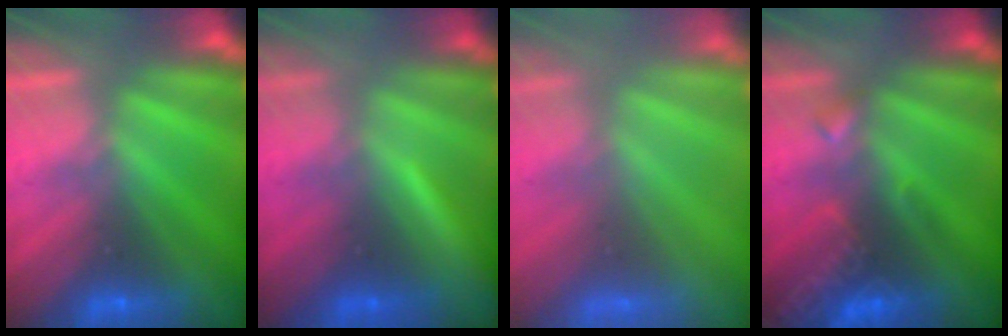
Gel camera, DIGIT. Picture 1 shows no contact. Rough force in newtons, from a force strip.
{"total": 1.7}
{"total": 8.5}
{"total": 2.6}